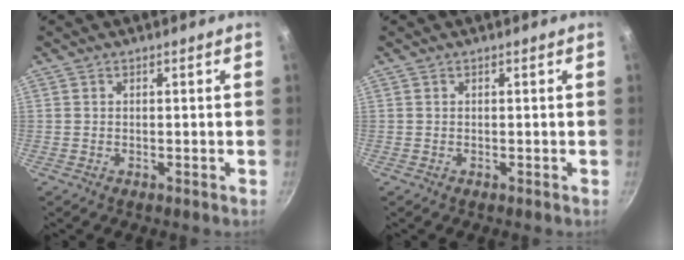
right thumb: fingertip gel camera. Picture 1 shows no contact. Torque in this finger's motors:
{"motor_torque": [0.00, 0.00, -0.01, 0.02, 0.00]}